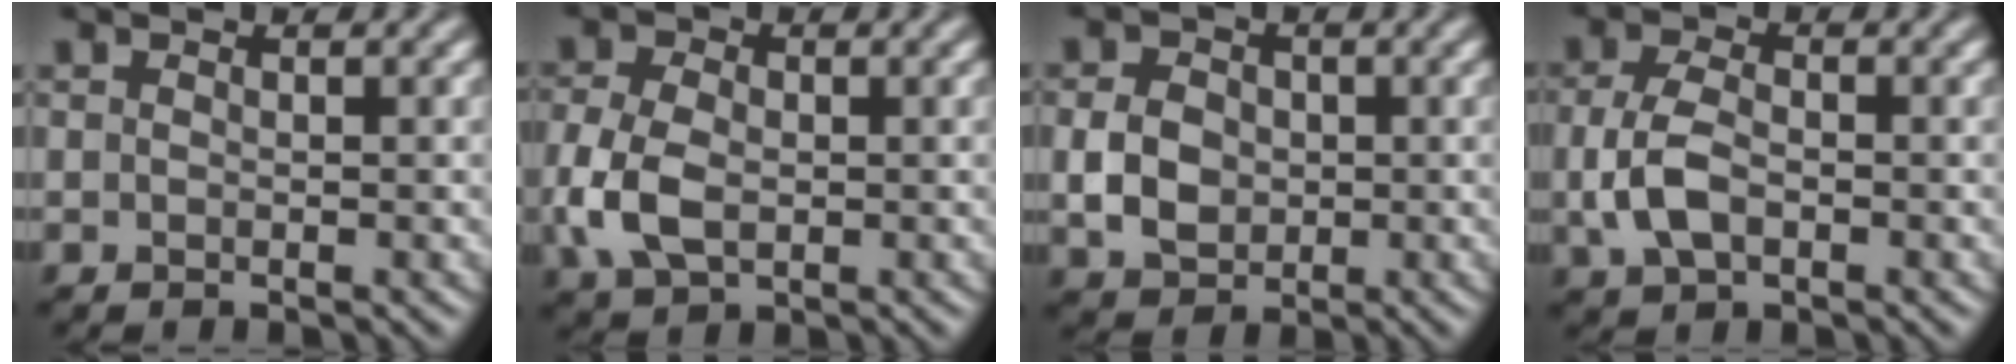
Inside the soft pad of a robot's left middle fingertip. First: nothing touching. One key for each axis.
{"total": 5.4, "fx": -0.9, "fy": 3.7, "fz": 3.9, "tx": -0.102, "ty": -0.004, "tz": -0.020}
{"total": 4.0, "fx": -0.1, "fy": 3.3, "fz": 2.3, "tx": -0.049, "ty": 0.000, "tz": -0.004}
{"total": 3.9, "fx": -0.7, "fy": 2.4, "fz": 2.9, "tx": -0.068, "ty": -0.001, "tz": -0.015}